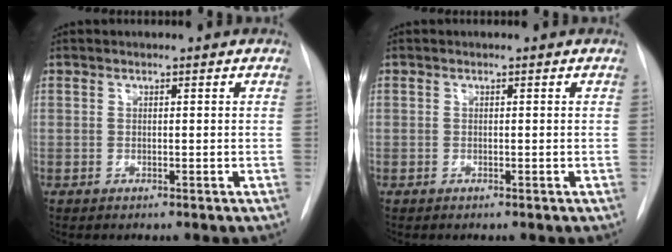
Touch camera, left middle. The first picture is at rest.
{"total": 0.0}